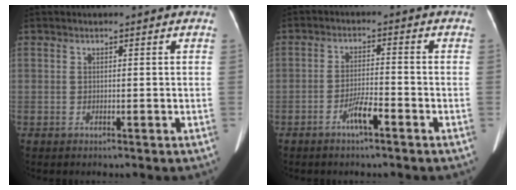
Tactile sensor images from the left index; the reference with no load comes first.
{"total": 3.9, "force": [-2.6, 0.3, 2.8], "torque": [-0.056, -0.003, -0.047]}